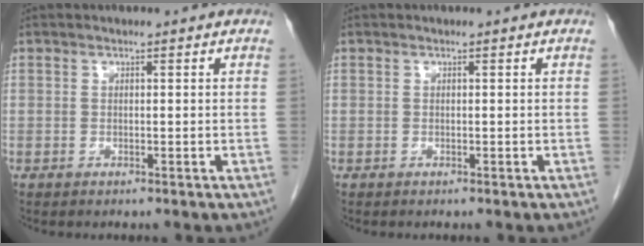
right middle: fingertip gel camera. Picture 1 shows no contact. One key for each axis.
{"total": 0.0}